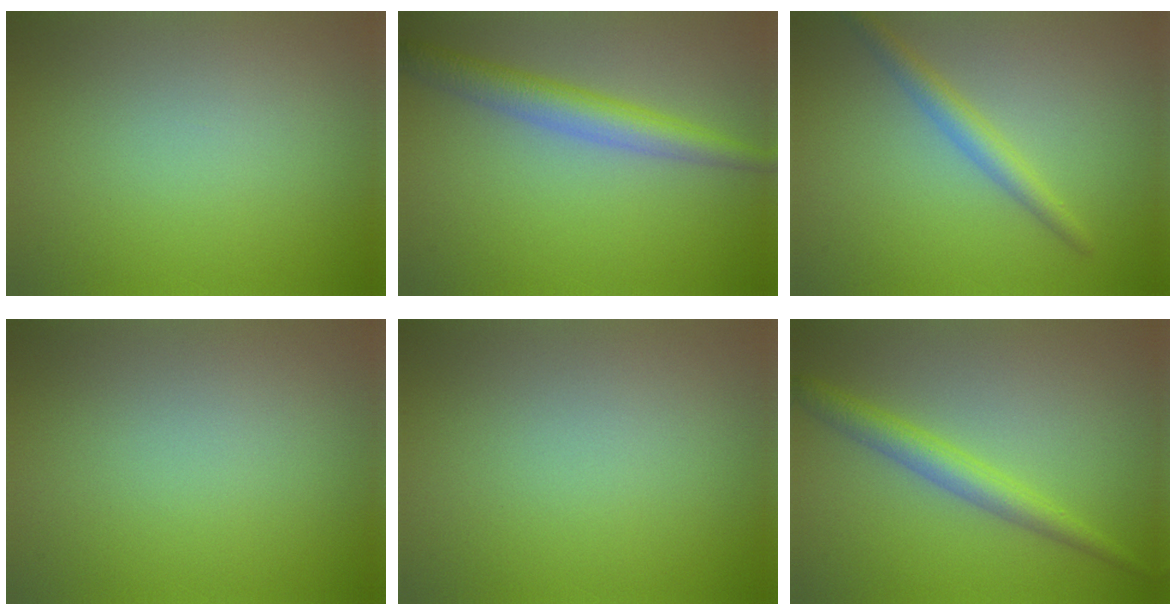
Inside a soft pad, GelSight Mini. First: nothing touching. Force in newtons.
{"total": 3.9, "press": 3.9, "slide": 0.1}
{"total": 2.5, "press": 2.5, "slide": 0.0}
{"total": 0.0}
{"total": 0.0}
{"total": 3.1, "press": 3.1, "slide": 0.1}